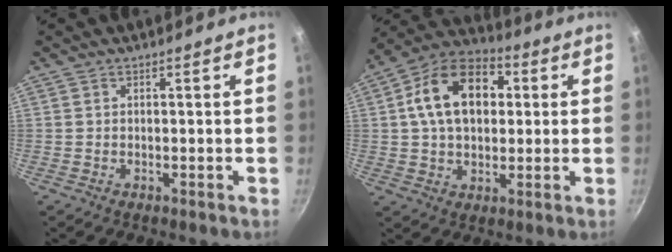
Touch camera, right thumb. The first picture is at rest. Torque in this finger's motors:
{"motor_torque": [0.68, 3.28, 1.40, 0.32, 0.13]}